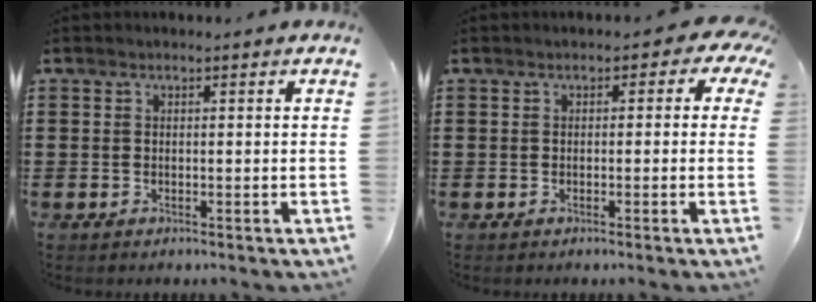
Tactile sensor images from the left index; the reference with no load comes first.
{"total": 1.5, "force": [-0.6, 0.9, 1.0], "torque": [-0.024, 0.007, -0.015]}